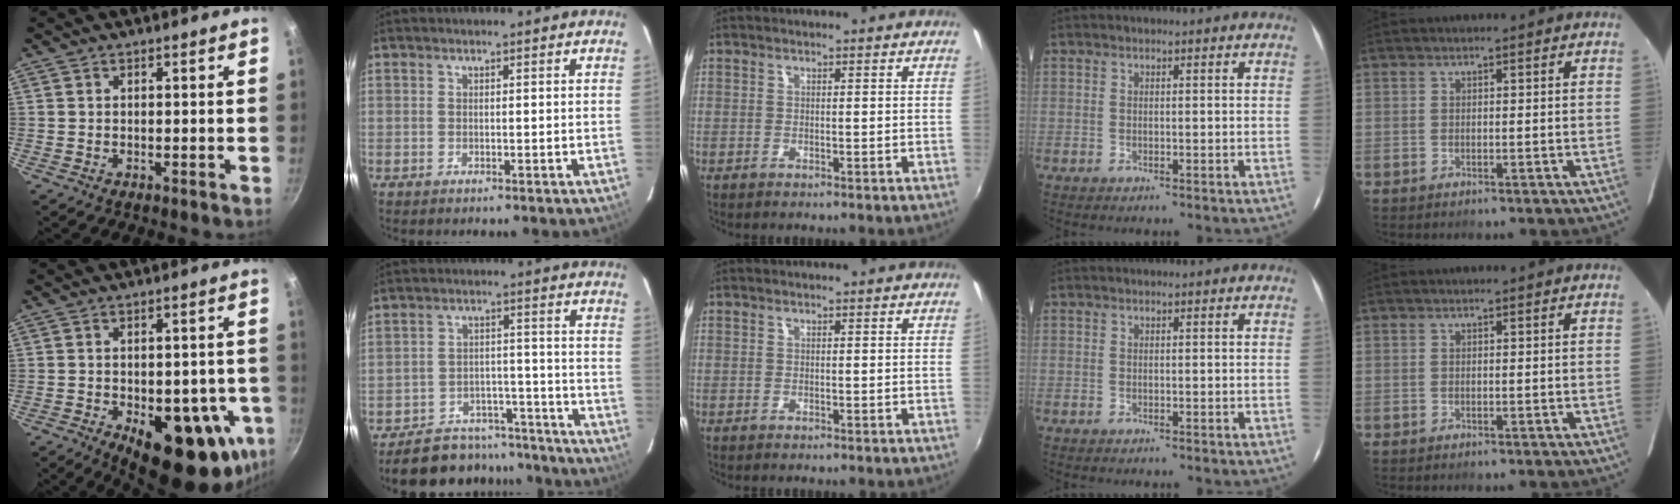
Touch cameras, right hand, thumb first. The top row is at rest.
{"thumb": {"total": 20.3, "force": [-7.3, 9.8, 16.2], "torque": [-0.164, 0.007, -0.087]}, "index": {"total": 16.2, "force": [-14.7, 6.1, 3.0], "torque": [-0.078, 0.045, -0.189]}}